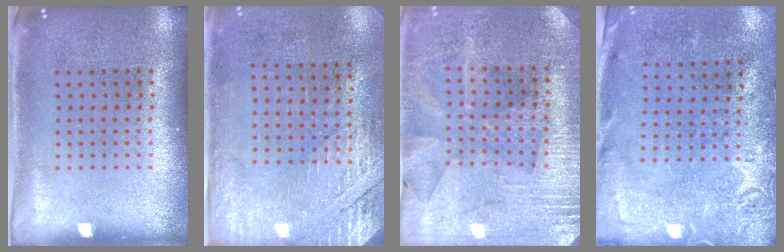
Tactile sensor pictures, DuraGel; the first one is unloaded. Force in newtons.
{"total": 2.8, "press": 2.4, "slide": 1.4}
{"total": 2.9, "press": 2.8, "slide": 0.5}
{"total": 2.8, "press": 2.2, "slide": 1.8}